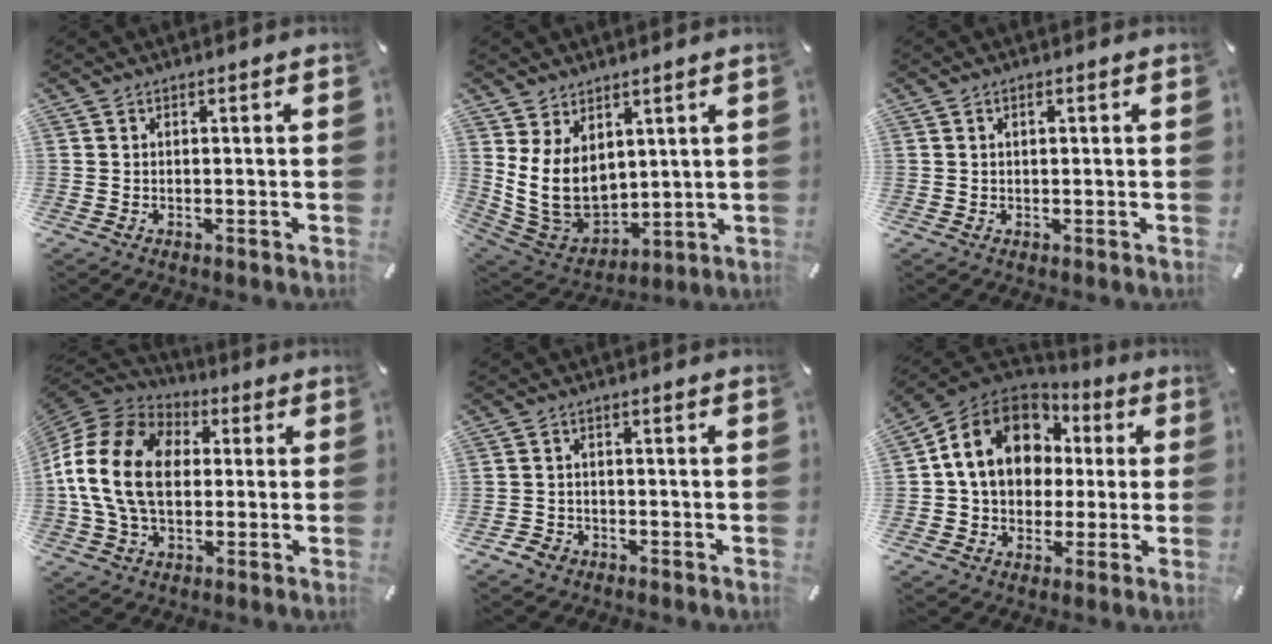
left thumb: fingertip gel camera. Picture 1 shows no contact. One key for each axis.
{"total": 11.6, "fx": 2.9, "fy": 9.1, "fz": 6.6, "tx": -0.149, "ty": -0.030, "tz": 0.060}
{"total": 1.2, "fx": 0.4, "fy": 0.6, "fz": 0.9, "tx": -0.019, "ty": 0.004, "tz": 0.006}
{"total": 18.6, "fx": -0.5, "fy": 14.0, "fz": 12.3, "tx": -0.270, "ty": 0.028, "tz": -0.015}
{"total": 2.9, "fx": -2.0, "fy": 2.0, "fz": 0.5, "tx": -0.015, "ty": 0.008, "tz": -0.044}
{"total": 14.4, "fx": 2.8, "fy": 12.1, "fz": 7.2, "tx": -0.157, "ty": 0.000, "tz": 0.056}